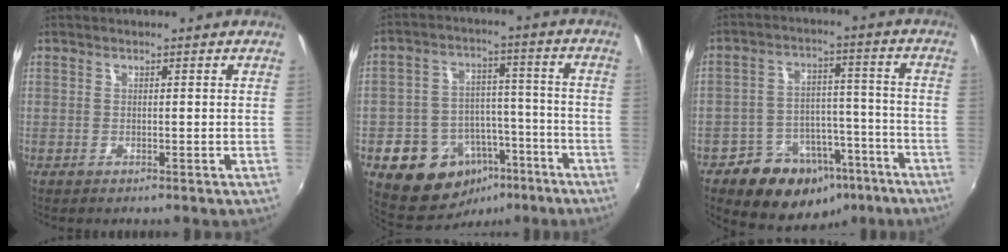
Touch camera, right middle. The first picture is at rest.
{"total": 14.8, "force": [-8.0, 10.7, 6.3], "torque": [-0.135, 0.032, -0.094]}
{"total": 16.2, "force": [-10.0, 10.7, 6.8], "torque": [-0.132, 0.033, -0.118]}